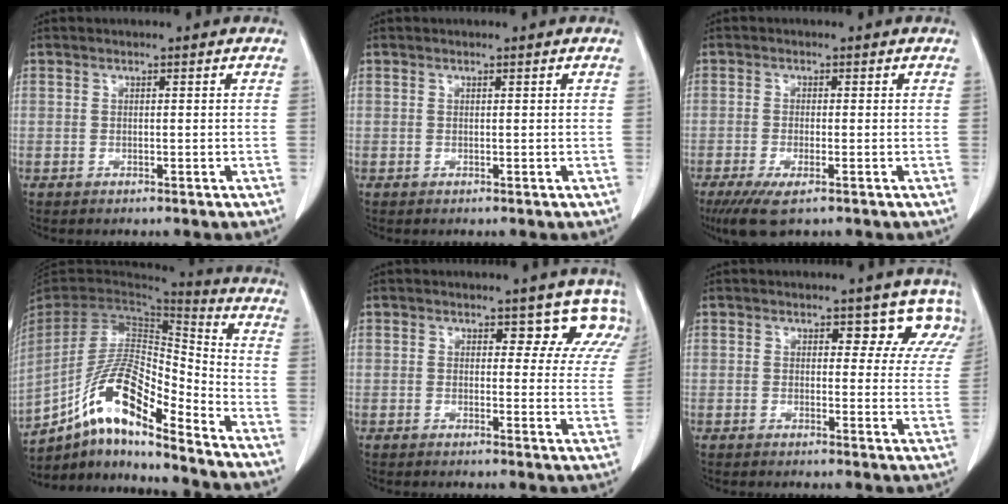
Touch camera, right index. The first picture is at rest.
{"total": 0.0}
{"total": 5.1, "force": [-3.0, 1.0, 4.0], "torque": [-0.076, -0.014, -0.052]}
{"total": 15.9, "force": [-10.0, 3.0, 12.0], "torque": [-0.233, 0.010, -0.180]}
{"total": 7.1, "force": [5.7, 3.7, 2.0], "torque": [0.011, -0.008, 0.034]}
{"total": 6.4, "force": [5.0, 3.6, 2.0], "torque": [0.008, -0.006, 0.031]}